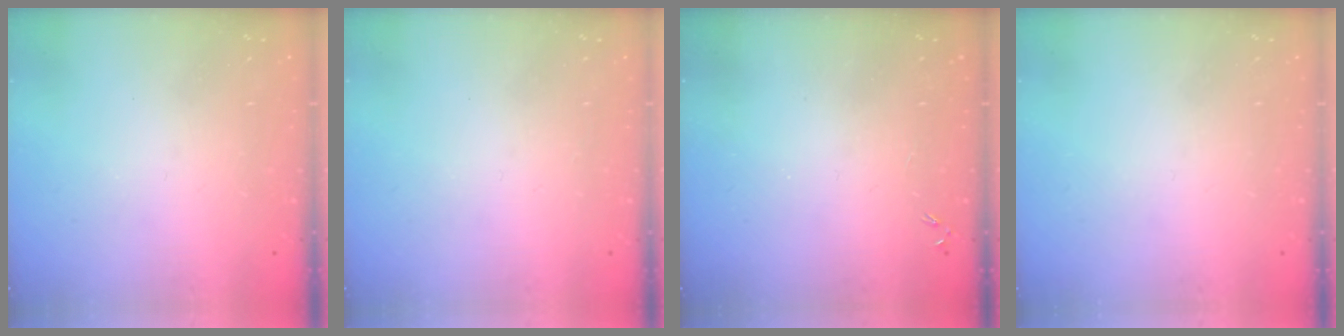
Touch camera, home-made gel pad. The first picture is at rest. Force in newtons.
{"total": 0.0}
{"total": 0.0}
{"total": 0.0}